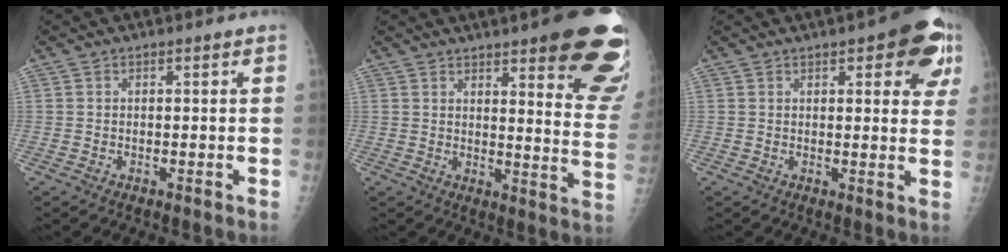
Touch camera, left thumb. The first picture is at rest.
{"total": 21.2, "force": [12.9, 4.7, 16.2], "torque": [-0.163, -0.059, 0.150]}
{"total": 11.2, "force": [5.2, 4.1, 9.1], "torque": [-0.068, -0.011, 0.053]}